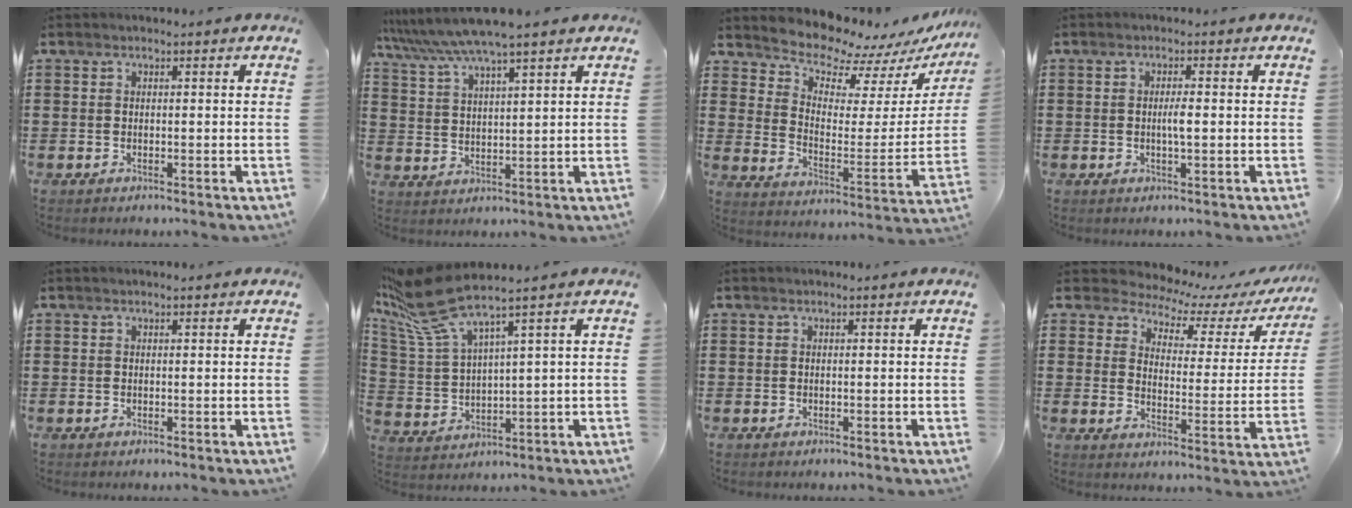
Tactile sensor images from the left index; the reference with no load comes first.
{"total": 6.3, "force": [5.5, -0.2, 3.2], "torque": [-0.081, -0.024, 0.094]}
{"total": 7.8, "force": [7.5, 2.1, 0.7], "torque": [-0.044, -0.072, 0.131]}
{"total": 2.2, "force": [-0.2, 0.3, 2.2], "torque": [-0.042, -0.002, -0.004]}
{"total": 0.0}
{"total": 9.0, "force": [6.6, 1.4, 6.1], "torque": [-0.174, -0.043, 0.107]}
{"total": 0.0}
{"total": 4.5, "force": [4.1, 1.9, 0.8], "torque": [-0.047, -0.029, 0.066]}